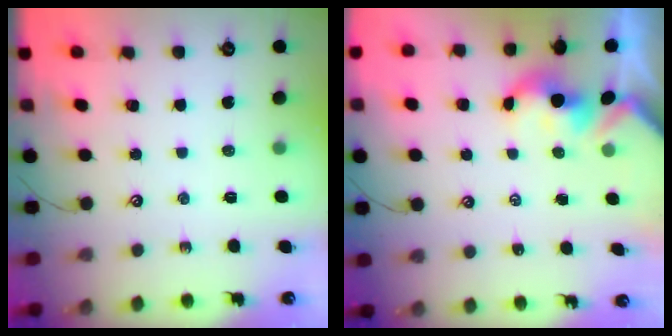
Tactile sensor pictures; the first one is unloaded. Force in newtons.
{"total": 1.8, "press": 1.8, "slide": 0.2}